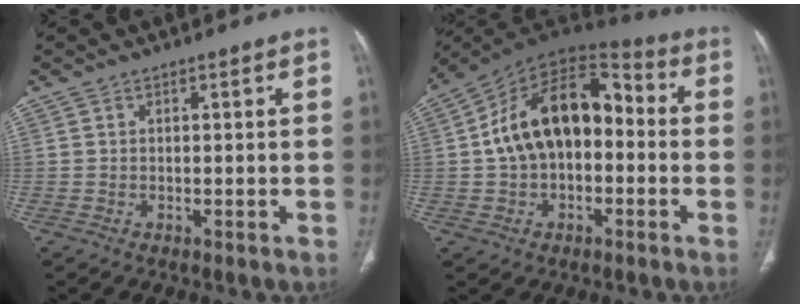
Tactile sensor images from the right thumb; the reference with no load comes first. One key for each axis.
{"total": 18.3, "fx": -0.2, "fy": 11.7, "fz": 14.1, "tx": -0.206, "ty": 0.052, "tz": -0.013}